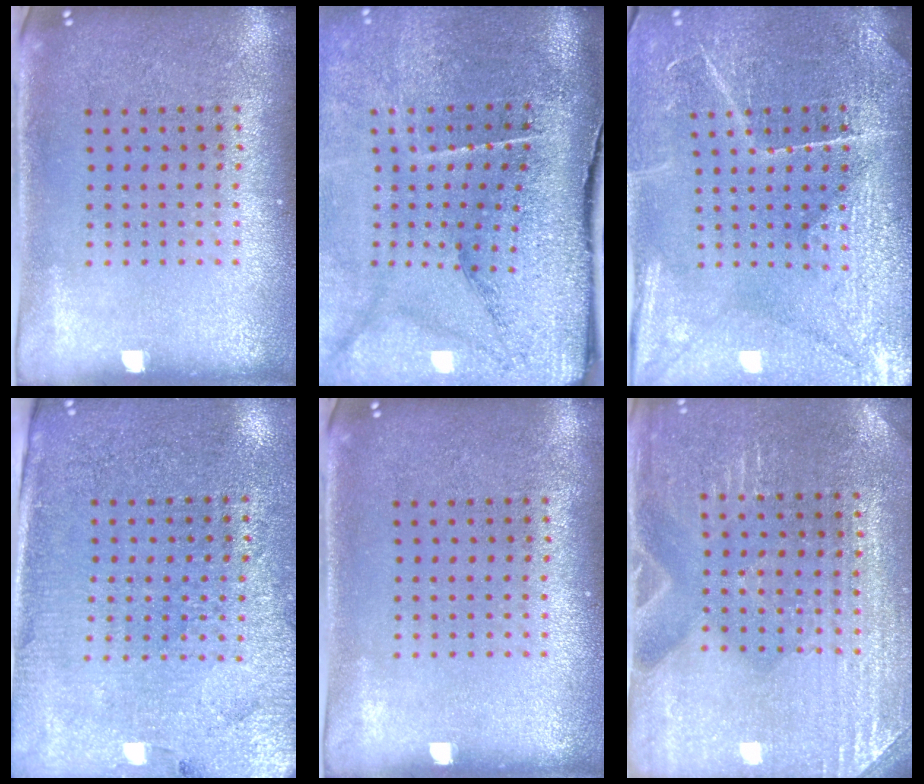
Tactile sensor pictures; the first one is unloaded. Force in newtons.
{"total": 4.9, "press": 3.8, "slide": 3.1}
{"total": 4.0, "press": 3.8, "slide": 1.3}
{"total": 3.1, "press": 2.8, "slide": 1.3}
{"total": 0.0}
{"total": 3.0, "press": 3.0, "slide": 0.2}